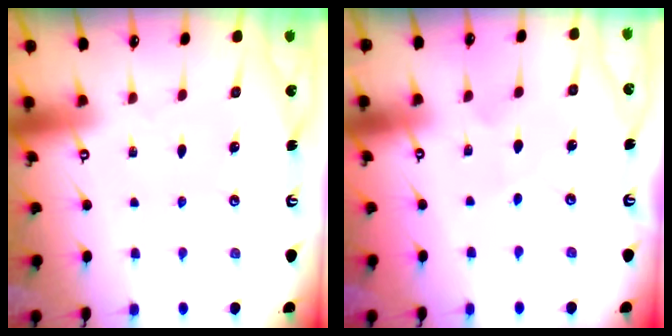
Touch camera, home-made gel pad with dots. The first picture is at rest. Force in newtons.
{"total": 3.4, "press": 3.4, "slide": 0.3}